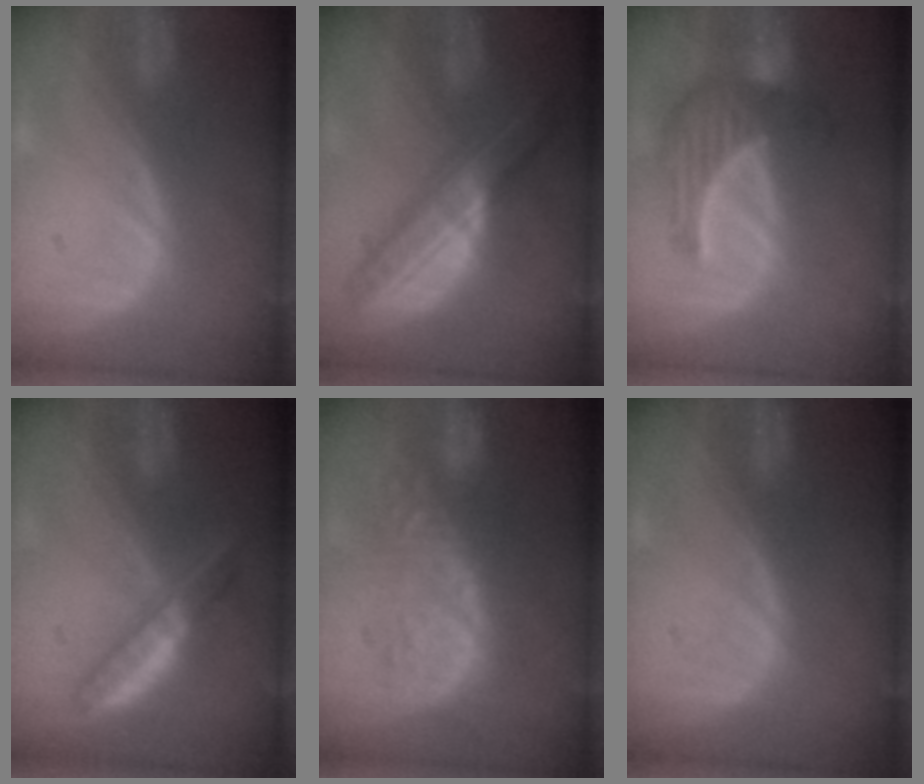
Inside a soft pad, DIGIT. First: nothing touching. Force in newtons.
{"total": 8.5, "press": 8.5, "slide": 0.5}
{"total": 7.1, "press": 6.9, "slide": 1.8}
{"total": 4.5, "press": 4.4, "slide": 0.9}
{"total": 9.1, "press": 8.4, "slide": 3.5}
{"total": 0.0}